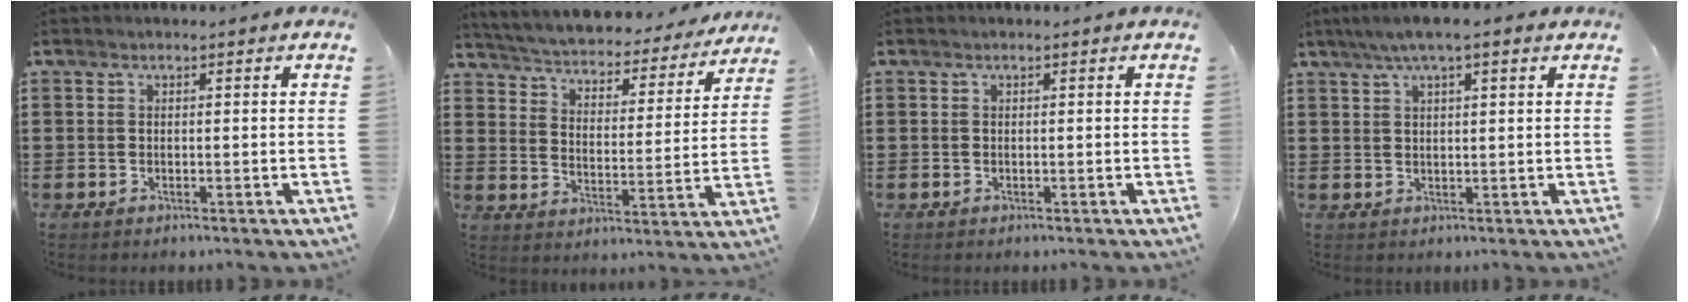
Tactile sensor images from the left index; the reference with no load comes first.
{"total": 3.3, "force": [3.3, 0.2, 0.3], "torque": [-0.028, -0.032, 0.046]}
{"total": 0.0}
{"total": 4.2, "force": [2.5, 0.6, 3.3], "torque": [-0.068, 0.005, 0.044]}